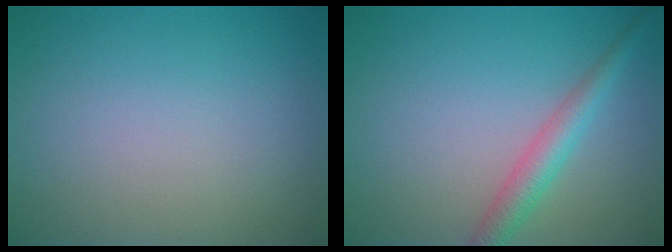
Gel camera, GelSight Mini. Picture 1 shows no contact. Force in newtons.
{"total": 2.9, "press": 2.9, "slide": 0.1}